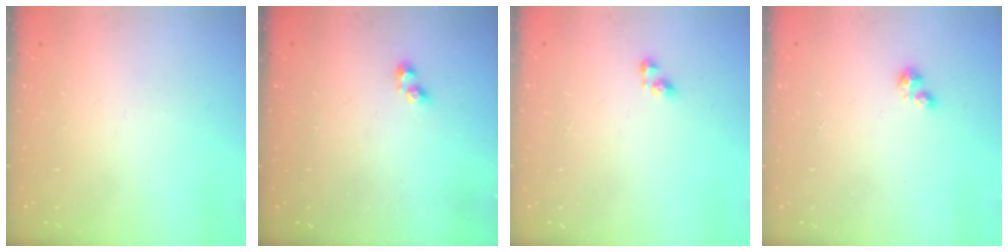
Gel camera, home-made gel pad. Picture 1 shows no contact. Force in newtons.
{"total": 1.4, "press": 1.2, "slide": 0.7}
{"total": 3.8, "press": 3.7, "slide": 0.4}
{"total": 2.0, "press": 2.0, "slide": 0.2}